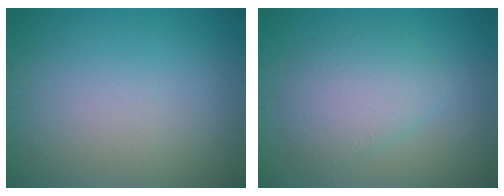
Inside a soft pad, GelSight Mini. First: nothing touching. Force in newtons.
{"total": 3.8, "press": 3.8, "slide": 0.1}